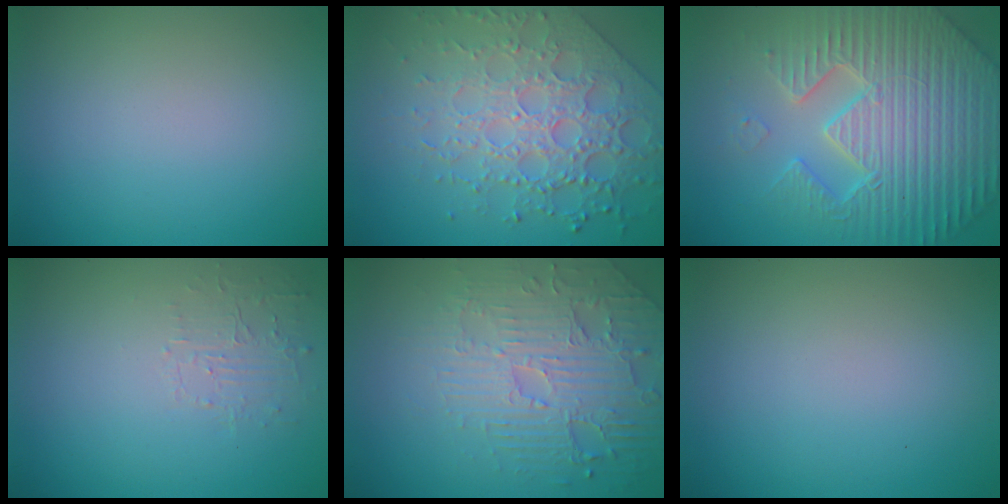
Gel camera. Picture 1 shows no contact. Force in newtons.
{"total": 7.1, "press": 5.4, "slide": 4.5}
{"total": 7.7, "press": 7.4, "slide": 2.0}
{"total": 1.5, "press": 0.1, "slide": 1.5}
{"total": 4.4, "press": 4.1, "slide": 1.6}
{"total": 0.0}